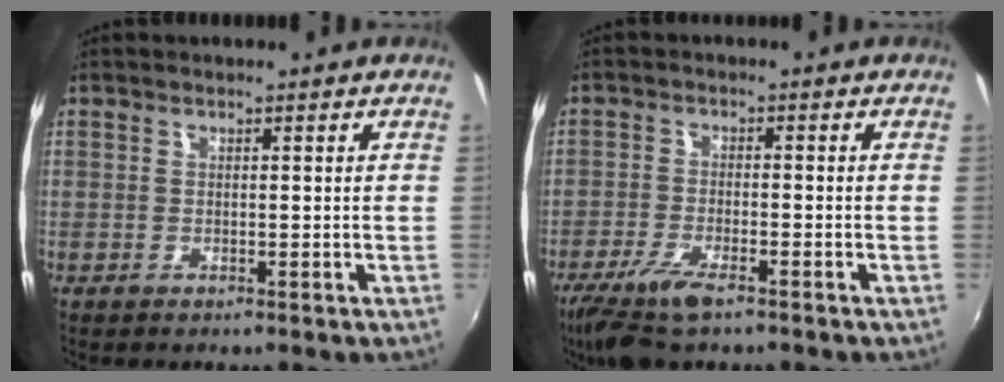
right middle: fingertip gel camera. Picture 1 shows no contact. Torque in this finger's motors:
{"motor_torque": [0.98, -0.77, 0.29, 0.09]}